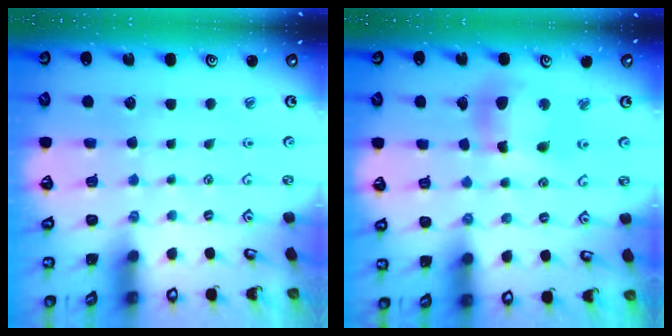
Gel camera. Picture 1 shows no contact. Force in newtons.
{"total": 11.7, "press": 11.6, "slide": 1.6}